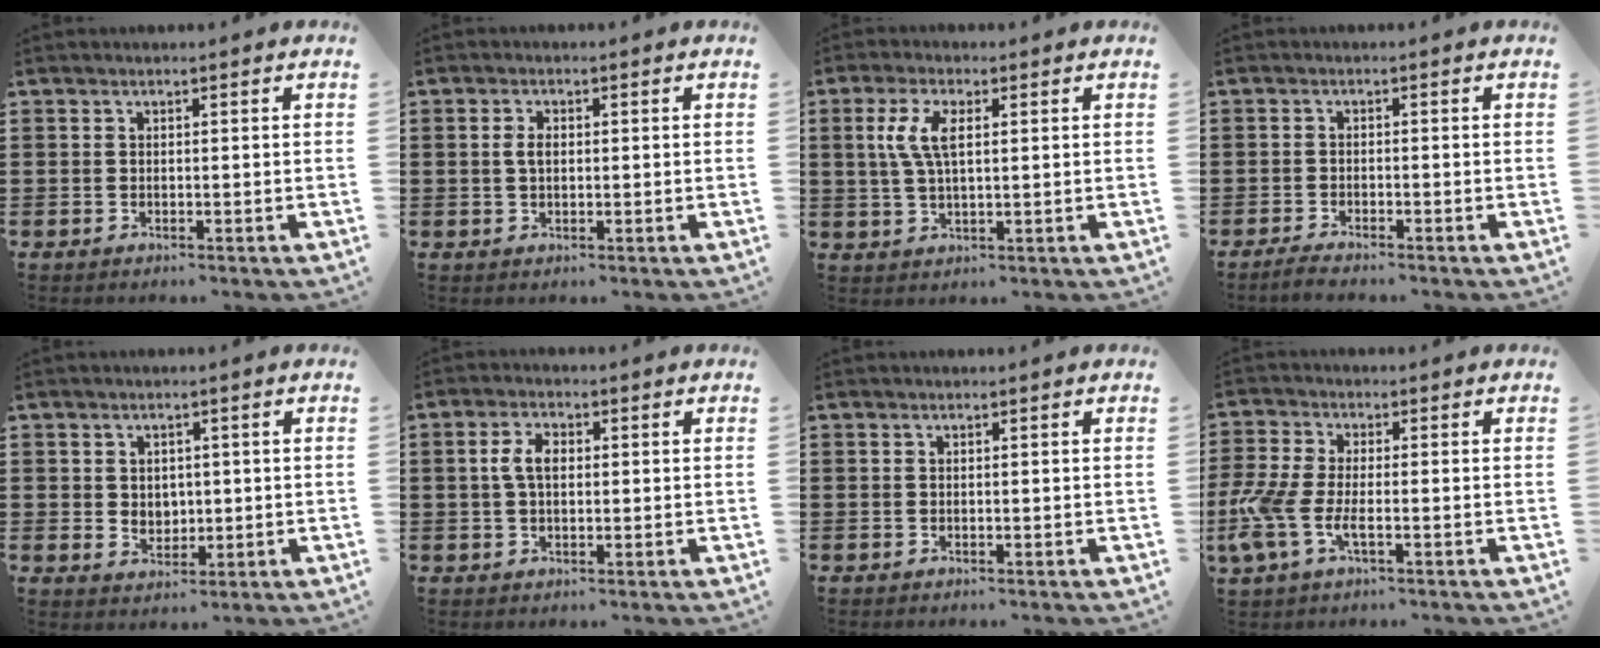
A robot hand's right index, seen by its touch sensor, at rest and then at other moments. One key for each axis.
{"total": 2.1, "fx": 0.2, "fy": 1.2, "fz": 1.8, "tx": -0.037, "ty": 0.008, "tz": 0.001}
{"total": 5.8, "fx": 1.5, "fy": 2.4, "fz": 5.1, "tx": -0.122, "ty": 0.004, "tz": 0.019}
{"total": 1.7, "fx": -1.6, "fy": -0.1, "fz": 0.4, "tx": -0.009, "ty": -0.001, "tz": -0.031}
{"total": 2.6, "fx": 0.7, "fy": 2.4, "fz": 0.7, "tx": -0.014, "ty": 0.008, "tz": 0.011}
{"total": 4.1, "fx": 0.4, "fy": 2.3, "fz": 3.4, "tx": -0.078, "ty": 0.009, "tz": 0.003}
{"total": 0.0}
{"total": 6.7, "fx": -2.2, "fy": 2.8, "fz": 5.8, "tx": -0.155, "ty": -0.016, "tz": -0.049}